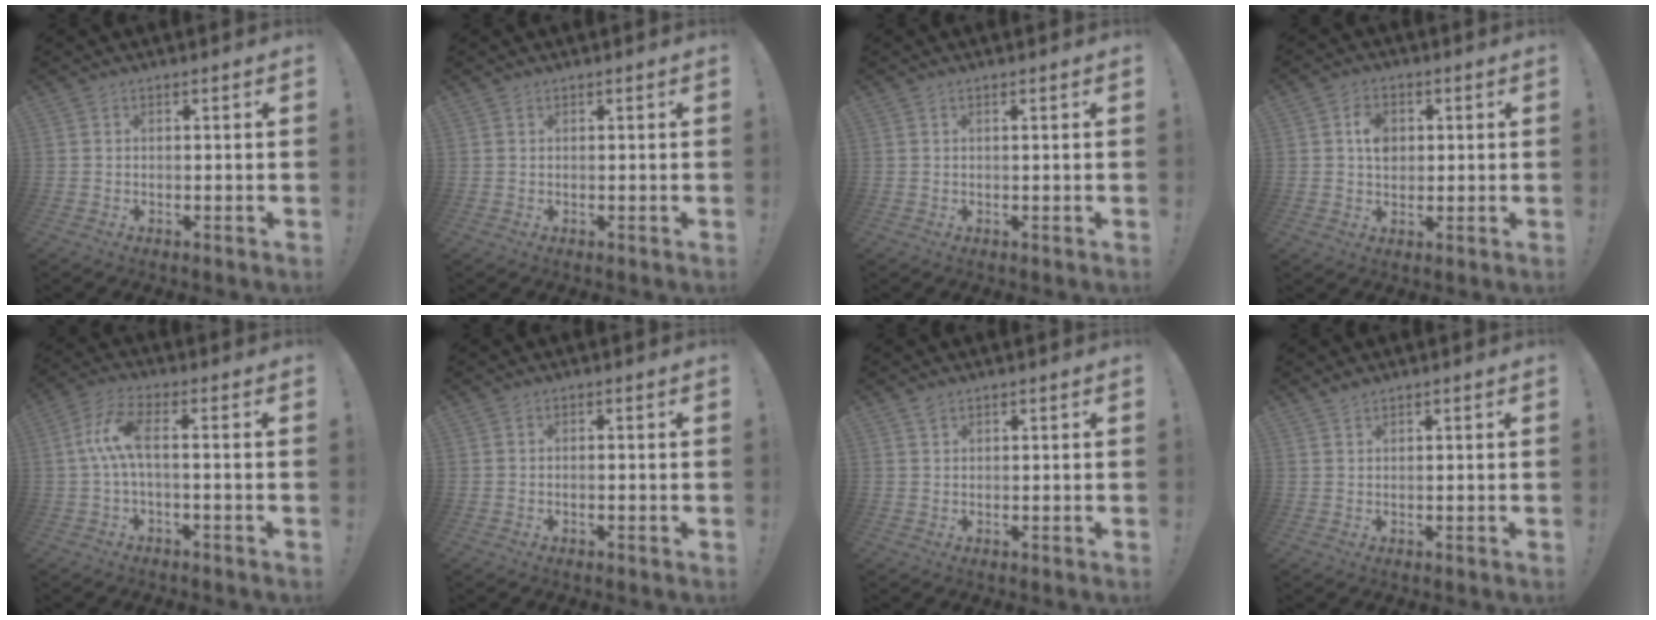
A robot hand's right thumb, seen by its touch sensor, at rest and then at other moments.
{"total": 0.6, "force": [0.6, 0.0, -0.1], "torque": [0.010, -0.004, 0.009]}
{"total": 0.6, "force": [0.1, -0.3, 0.5], "torque": [-0.005, -0.003, 0.000]}
{"total": 6.2, "force": [1.3, 4.8, 3.6], "torque": [-0.044, 0.001, 0.022]}
{"total": 8.7, "force": [0.2, 2.2, 8.4], "torque": [-0.161, 0.003, 0.002]}
{"total": 0.7, "force": [-0.5, 0.0, 0.5], "torque": [-0.010, 0.000, -0.010]}
{"total": 1.0, "force": [0.8, 0.5, 0.5], "torque": [-0.005, -0.003, 0.014]}
{"total": 1.6, "force": [1.4, 0.4, 0.6], "torque": [-0.003, -0.004, 0.025]}